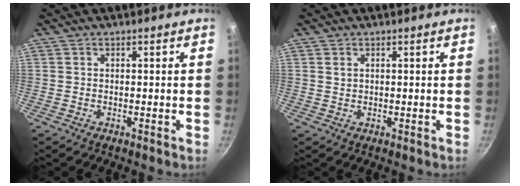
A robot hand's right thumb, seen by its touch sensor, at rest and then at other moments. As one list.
[{"total": 1.0, "force": [0.5, 0.8, 0.5], "torque": [-0.008, 0.002, 0.010]}]